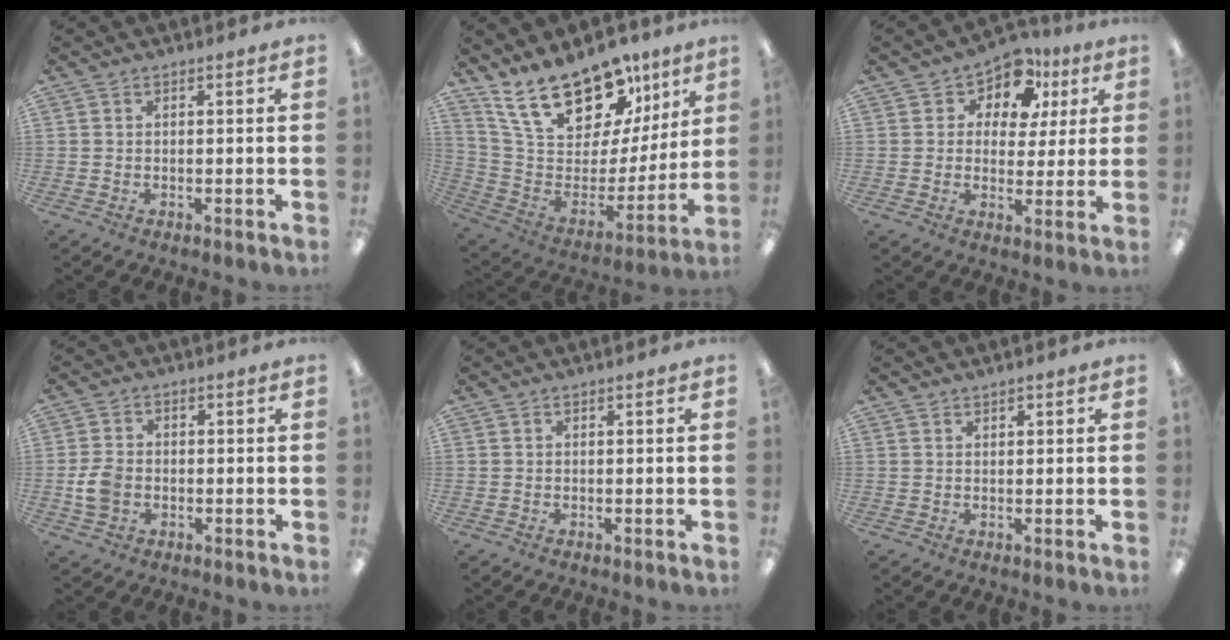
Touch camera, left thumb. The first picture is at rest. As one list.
[{"total": 22.1, "force": [16.3, 10.4, 10.7], "torque": [-0.179, -0.112, 0.294]}, {"total": 8.5, "force": [5.2, 5.9, 3.3], "torque": [-0.059, -0.033, 0.092]}, {"total": 5.9, "force": [-1.0, 4.7, 3.5], "torque": [-0.065, 0.005, -0.017]}, {"total": 0.0}, {"total": 1.0, "force": [0.9, 0.3, 0.0], "torque": [0.000, -0.001, 0.018]}]